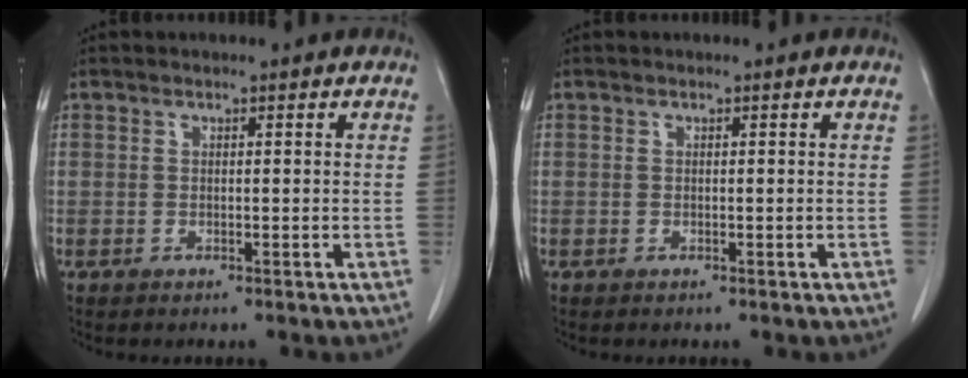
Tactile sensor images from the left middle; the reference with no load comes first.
{"total": 0.0}